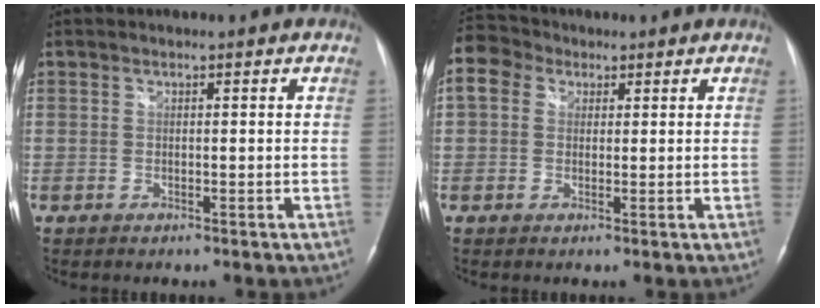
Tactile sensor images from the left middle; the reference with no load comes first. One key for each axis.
{"total": 7.0, "fx": 2.9, "fy": 5.5, "fz": 3.1, "tx": -0.081, "ty": 0.038, "tz": 0.054}